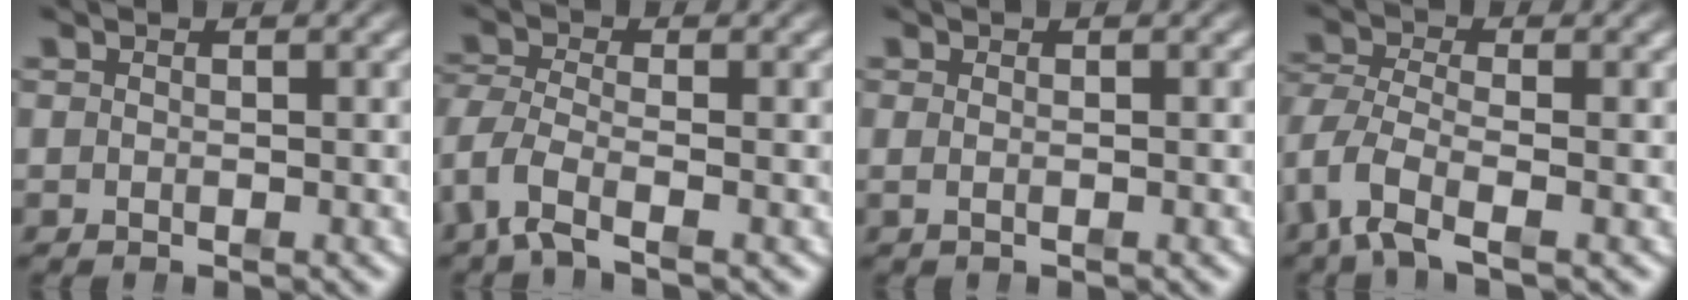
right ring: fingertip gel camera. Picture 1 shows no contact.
{"total": 3.7, "force": [-1.5, 2.1, 2.6], "torque": [-0.082, -0.029, -0.015]}
{"total": 0.8, "force": [0.0, -0.2, 0.8], "torque": [-0.012, -0.002, 0.001]}
{"total": 4.3, "force": [-1.4, 2.5, 3.2], "torque": [-0.101, -0.034, -0.011]}